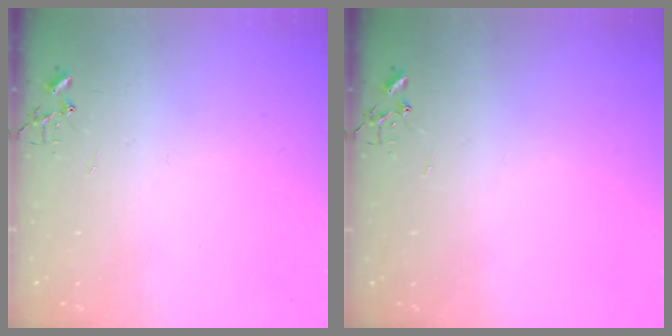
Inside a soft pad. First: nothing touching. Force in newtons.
{"total": 0.0}